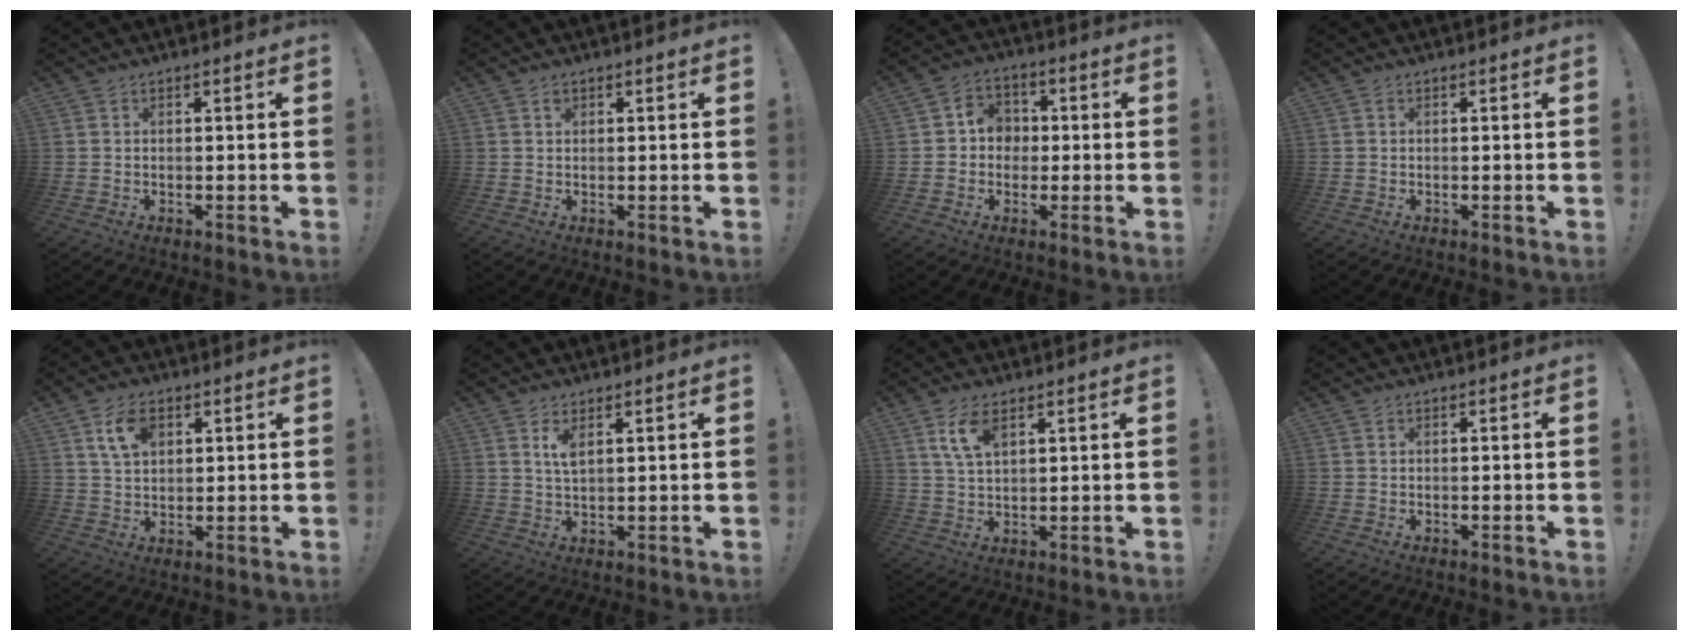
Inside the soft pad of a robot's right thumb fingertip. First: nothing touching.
{"total": 0.9, "force": [0.4, 0.7, 0.4], "torque": [-0.007, 0.001, 0.008]}
{"total": 7.2, "force": [-0.4, 6.8, 2.5], "torque": [-0.039, 0.013, -0.003]}
{"total": 0.0}
{"total": 7.9, "force": [3.4, 5.0, 5.0], "torque": [-0.089, -0.001, 0.065]}
{"total": 3.7, "force": [2.0, 1.2, 2.9], "torque": [-0.053, -0.007, 0.032]}
{"total": 7.0, "force": [3.6, 3.0, 5.2], "torque": [-0.098, -0.004, 0.067]}
{"total": 0.0}